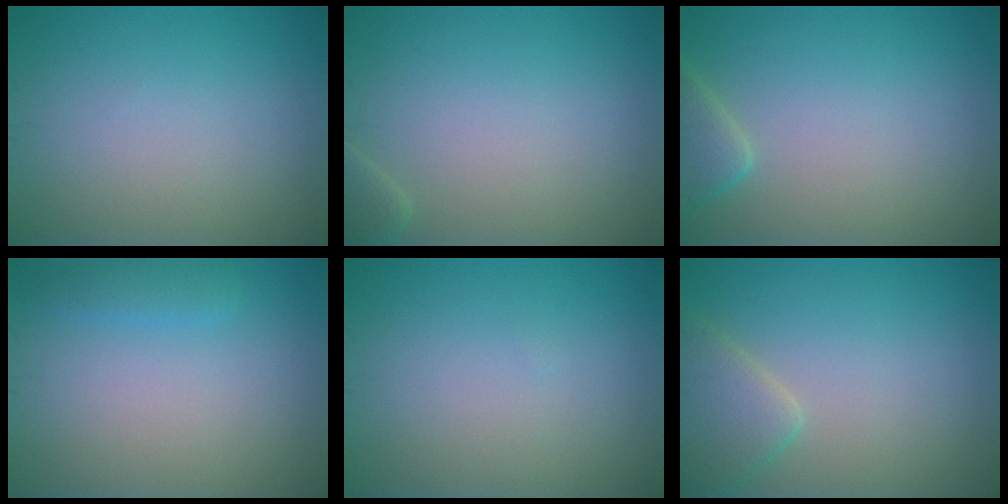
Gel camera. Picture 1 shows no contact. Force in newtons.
{"total": 1.2, "press": 1.2, "slide": 0.2}
{"total": 2.4, "press": 2.4, "slide": 0.3}
{"total": 1.4, "press": 1.4, "slide": 0.1}
{"total": 0.0}
{"total": 3.4, "press": 3.4, "slide": 0.4}